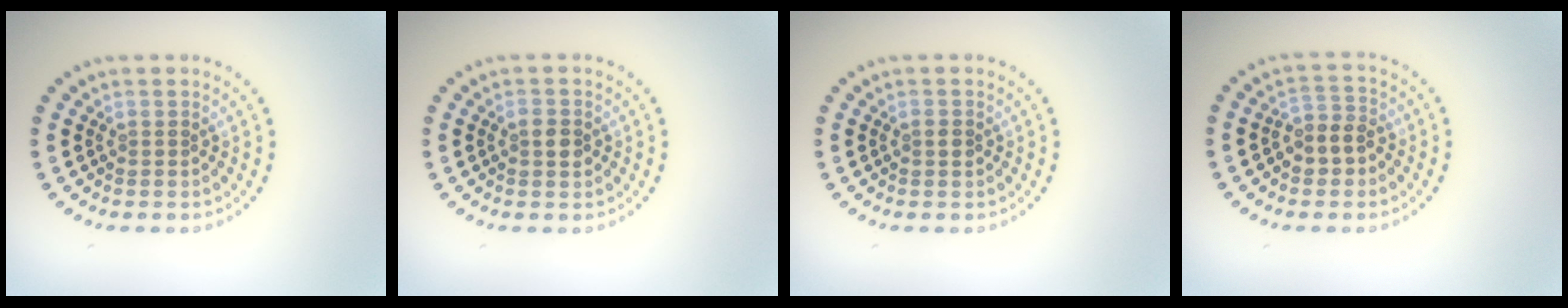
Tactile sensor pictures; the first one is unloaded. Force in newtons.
{"total": 2.1, "press": 2.1, "slide": 0.1}
{"total": 0.9, "press": 0.9, "slide": 0.1}
{"total": 2.9, "press": 2.7, "slide": 1.1}